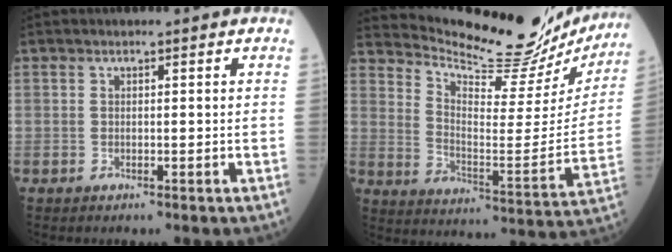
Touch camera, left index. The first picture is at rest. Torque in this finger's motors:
{"motor_torque": [0.97, -1.17, 0.29, 0.02]}